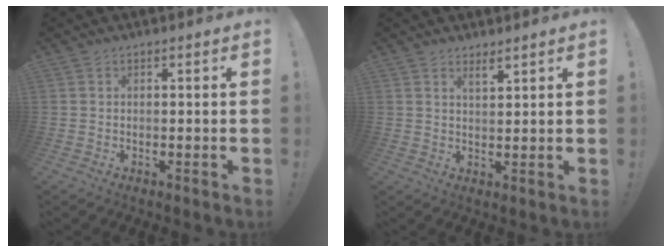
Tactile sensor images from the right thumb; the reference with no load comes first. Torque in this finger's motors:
{"motor_torque": [0.07, 0.05, 0.10, -0.03, 0.01]}